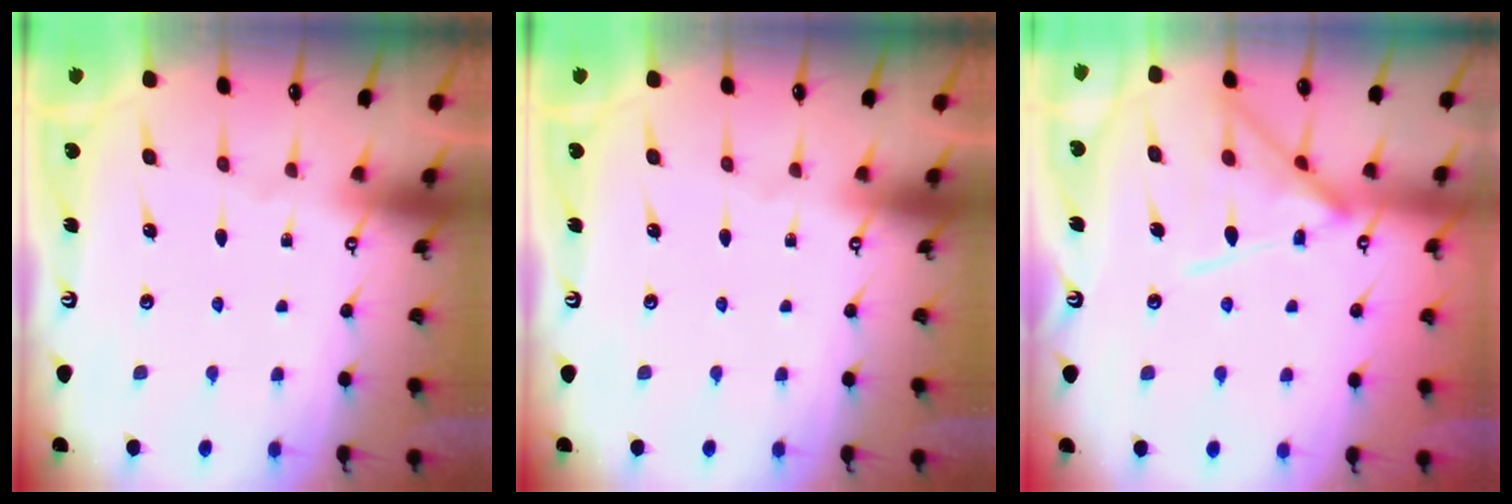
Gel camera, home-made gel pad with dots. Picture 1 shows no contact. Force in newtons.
{"total": 0.0}
{"total": 14.1, "press": 14.1, "slide": 1.0}